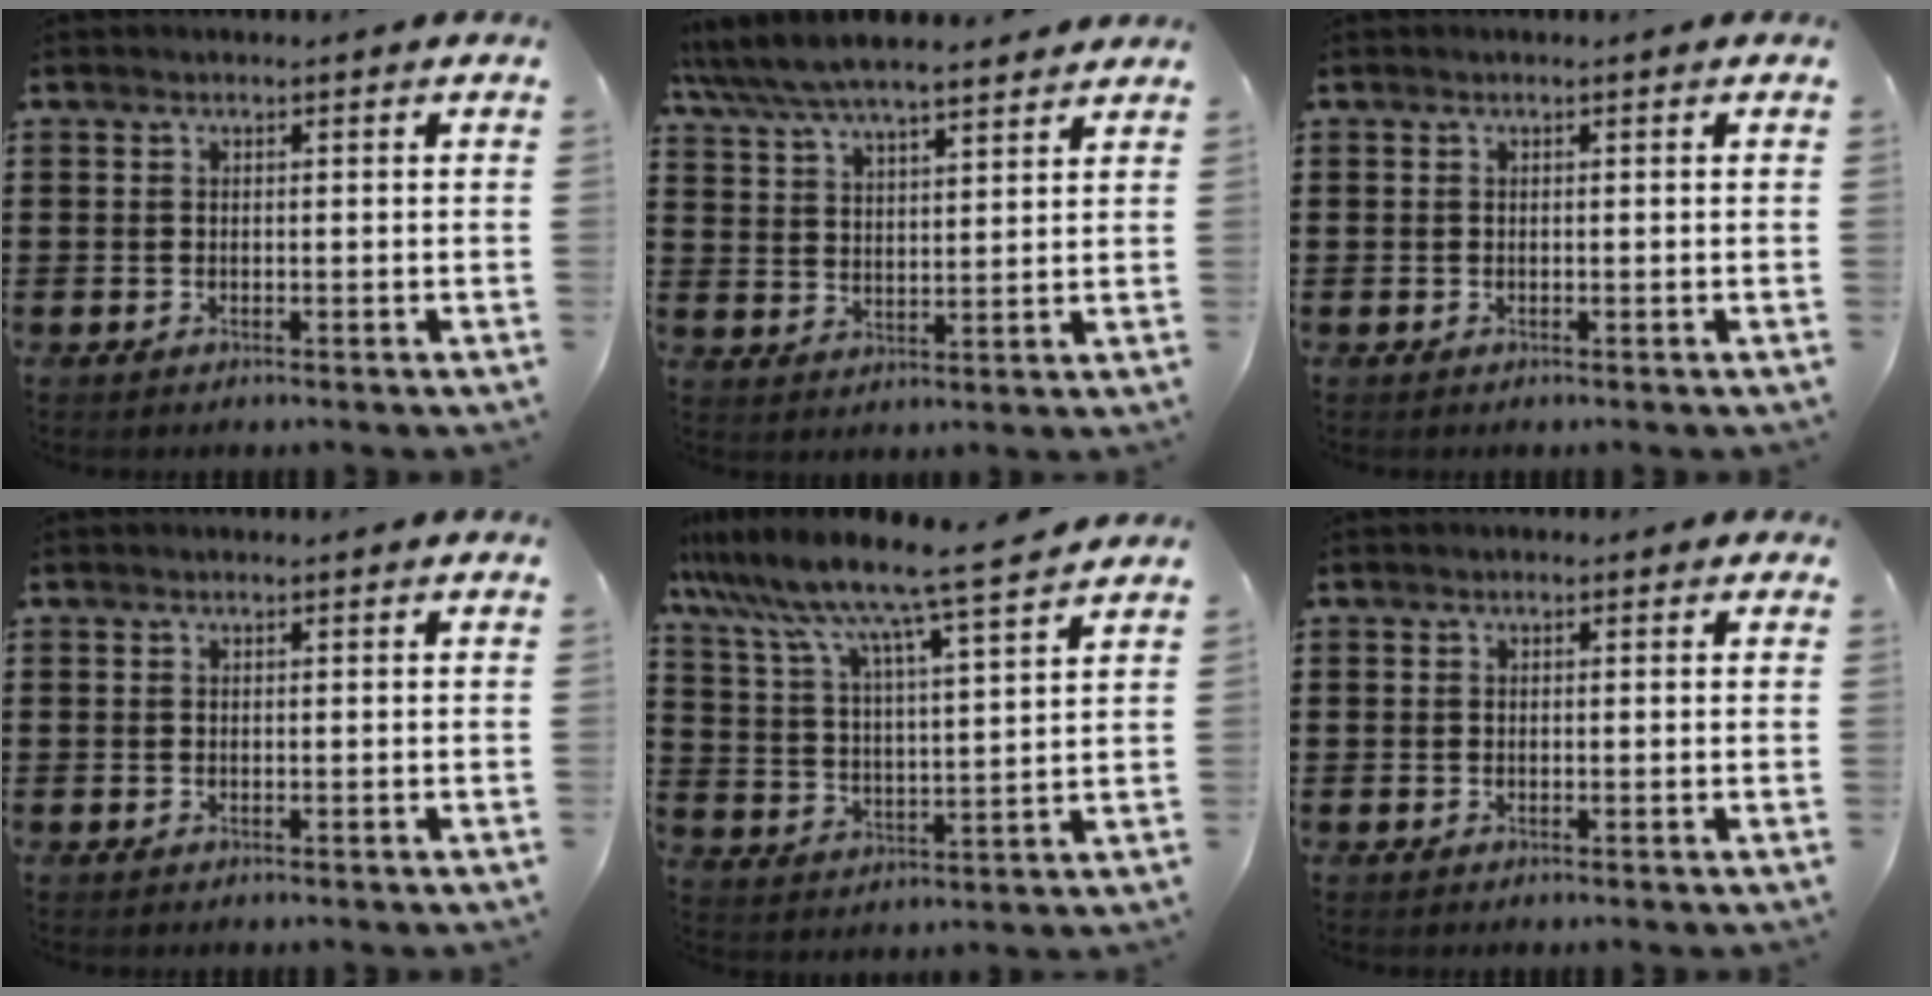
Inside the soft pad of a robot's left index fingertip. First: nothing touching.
{"total": 6.4, "force": [6.0, 1.3, 2.1], "torque": [-0.063, -0.022, 0.106]}
{"total": 0.0}
{"total": 0.0}
{"total": 8.2, "force": [7.3, -0.7, 3.5], "torque": [-0.098, -0.052, 0.117]}
{"total": 0.6, "force": [0.2, 0.5, 0.3], "torque": [-0.006, 0.005, 0.002]}